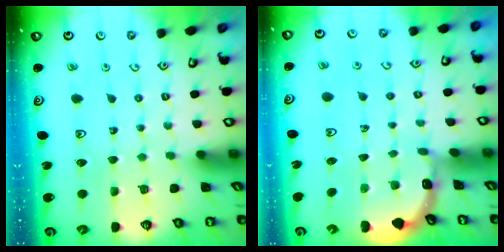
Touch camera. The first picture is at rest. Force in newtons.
{"total": 1.0, "press": 0.9, "slide": 0.2}